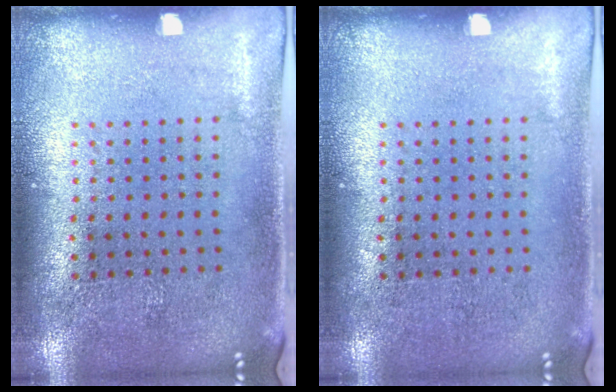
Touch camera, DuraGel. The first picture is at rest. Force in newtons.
{"total": 0.0}